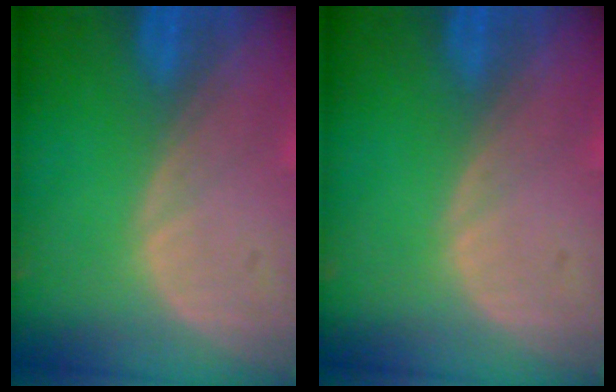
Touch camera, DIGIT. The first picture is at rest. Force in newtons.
{"total": 0.0}